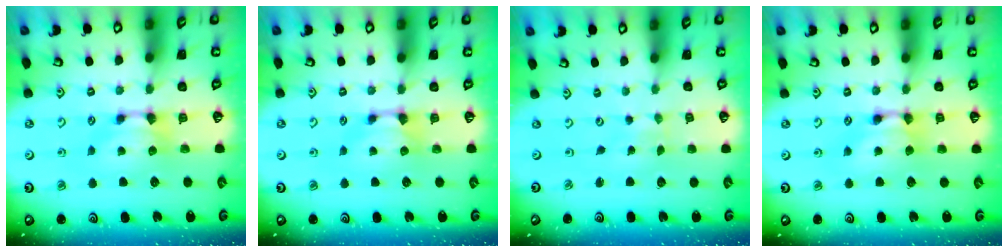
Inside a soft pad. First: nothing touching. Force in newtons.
{"total": 0.5, "press": 0.2, "slide": 0.5}
{"total": 5.8, "press": 5.8, "slide": 0.2}
{"total": 1.6, "press": 1.5, "slide": 0.1}